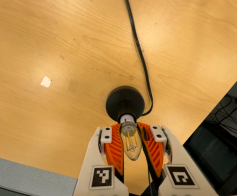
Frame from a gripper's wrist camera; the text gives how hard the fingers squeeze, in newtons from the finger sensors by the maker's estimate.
{"total": 26.8, "left": 25.5, "right": 28.1}